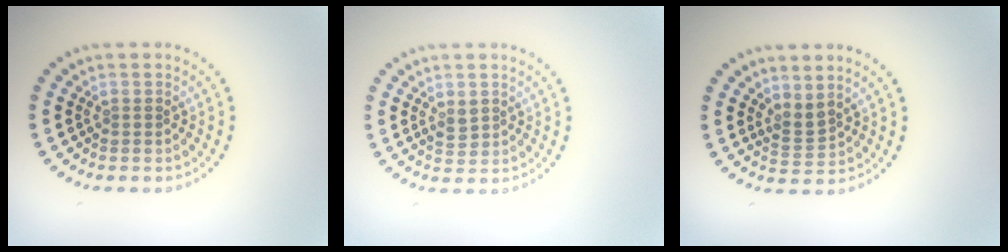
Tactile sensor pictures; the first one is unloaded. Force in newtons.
{"total": 1.5, "press": 1.5, "slide": 0.2}
{"total": 1.8, "press": 1.3, "slide": 1.1}